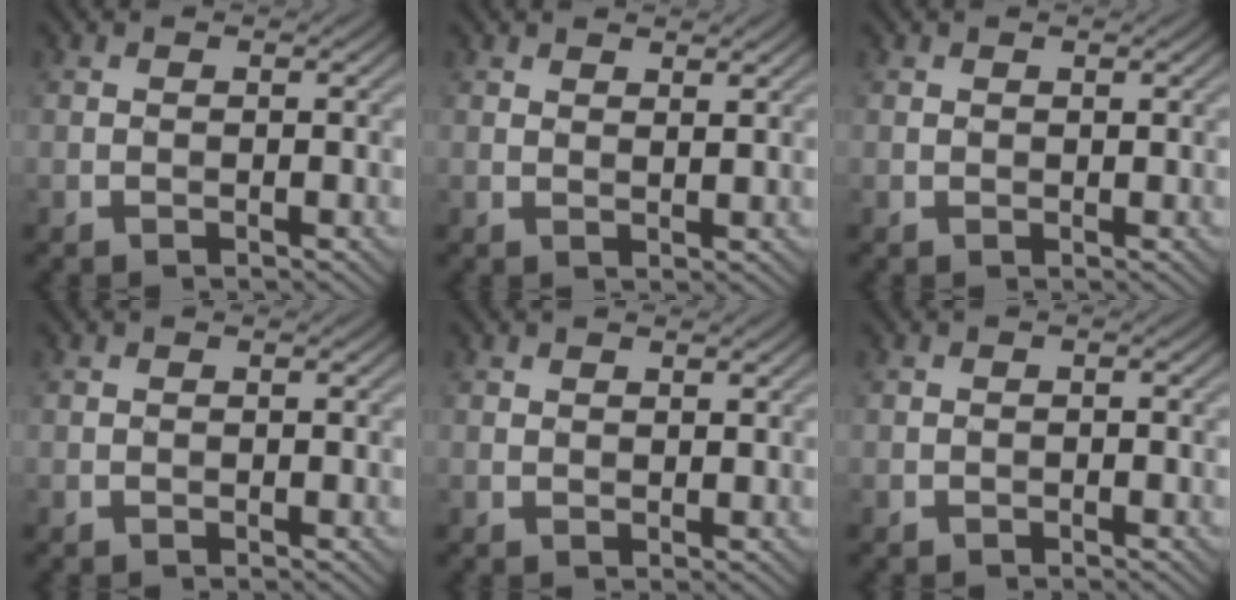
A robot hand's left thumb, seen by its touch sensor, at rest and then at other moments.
{"total": 2.4, "force": [1.9, 0.7, 1.2], "torque": [-0.016, -0.002, 0.036]}
{"total": 0.6, "force": [0.5, 0.4, 0.2], "torque": [-0.003, 0.003, 0.013]}
{"total": 0.0}
{"total": 1.5, "force": [1.1, 0.6, 0.7], "torque": [-0.009, 0.001, 0.026]}
{"total": 0.5, "force": [-0.5, -0.1, 0.0], "torque": [0.002, 0.002, -0.010]}